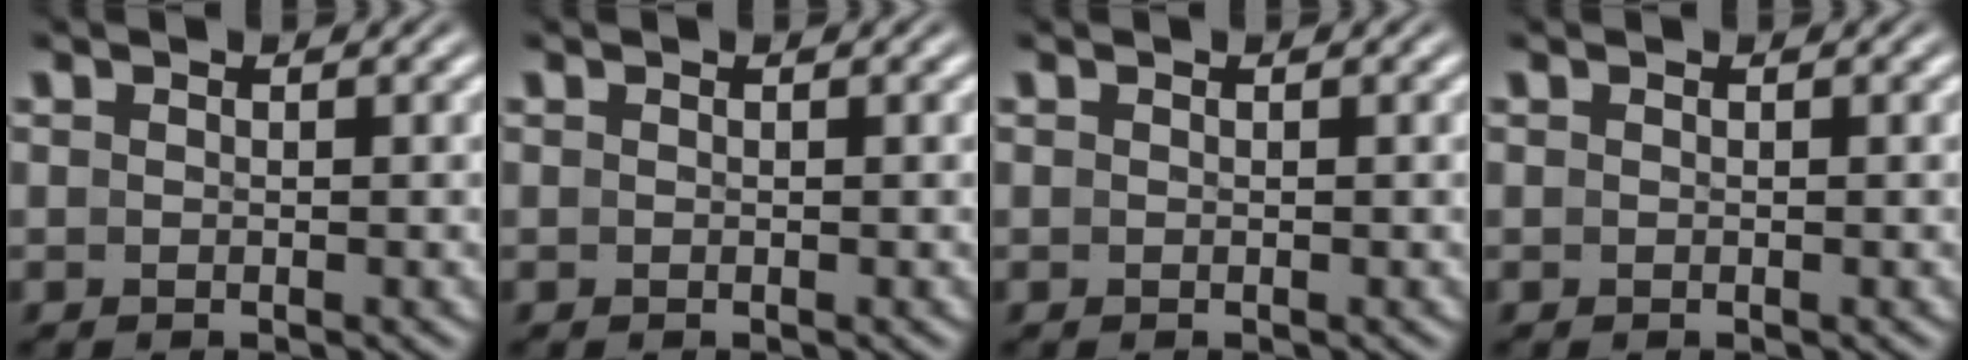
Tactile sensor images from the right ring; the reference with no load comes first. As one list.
[{"total": 0.0}, {"total": 0.0}, {"total": 0.0}]